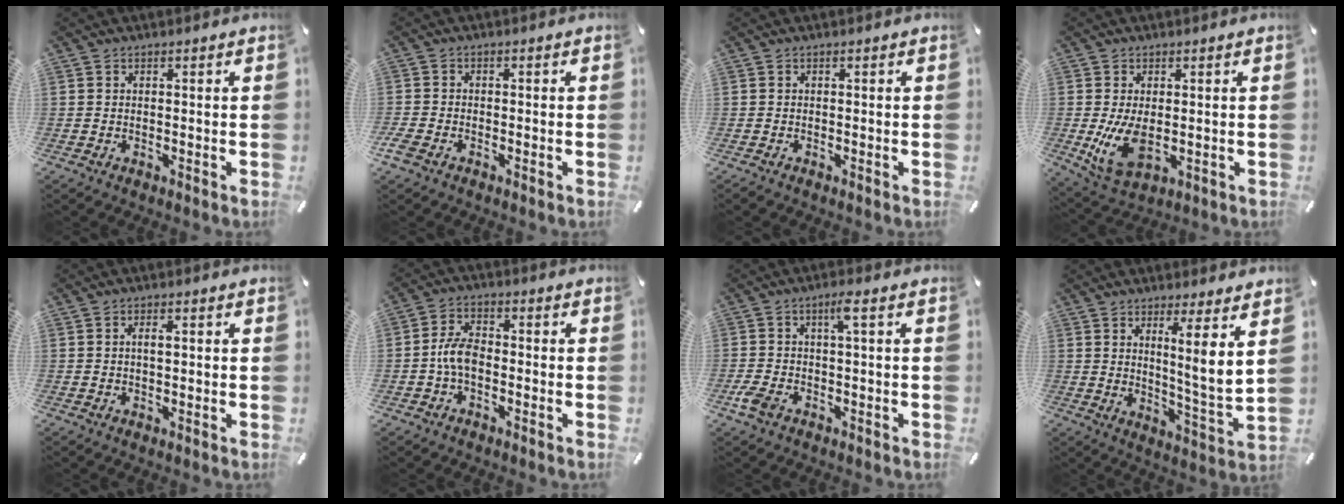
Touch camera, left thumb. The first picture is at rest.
{"total": 2.4, "force": [-1.6, 1.4, 1.0], "torque": [-0.025, 0.003, -0.031]}
{"total": 0.0}
{"total": 8.9, "force": [-0.5, 5.4, 7.0], "torque": [-0.150, -0.016, -0.007]}
{"total": 2.2, "force": [0.3, 1.0, 2.0], "torque": [-0.032, 0.000, 0.002]}
{"total": 6.1, "force": [-1.9, 3.8, 4.4], "torque": [-0.096, 0.012, -0.036]}
{"total": 5.1, "force": [-1.0, 1.8, 4.6], "torque": [-0.106, 0.005, -0.023]}
{"total": 9.3, "force": [4.5, -0.4, 8.2], "torque": [-0.122, -0.048, 0.066]}